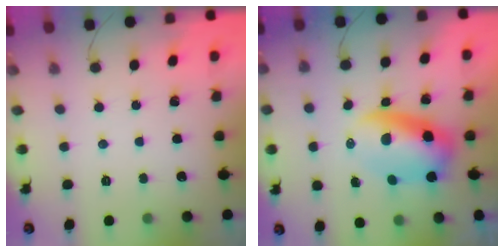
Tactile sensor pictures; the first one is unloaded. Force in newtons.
{"total": 8.7, "press": 8.4, "slide": 2.3}